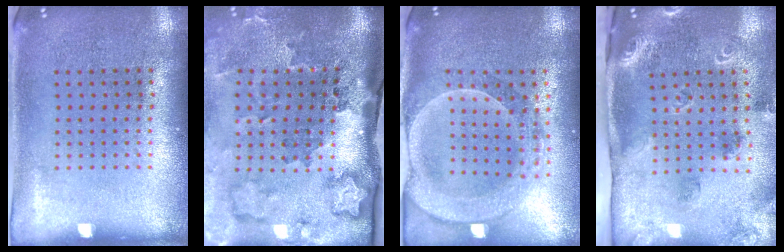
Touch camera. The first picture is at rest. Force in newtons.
{"total": 3.5, "press": 2.3, "slide": 2.7}
{"total": 2.4, "press": 2.2, "slide": 1.1}
{"total": 1.9, "press": 1.8, "slide": 0.6}